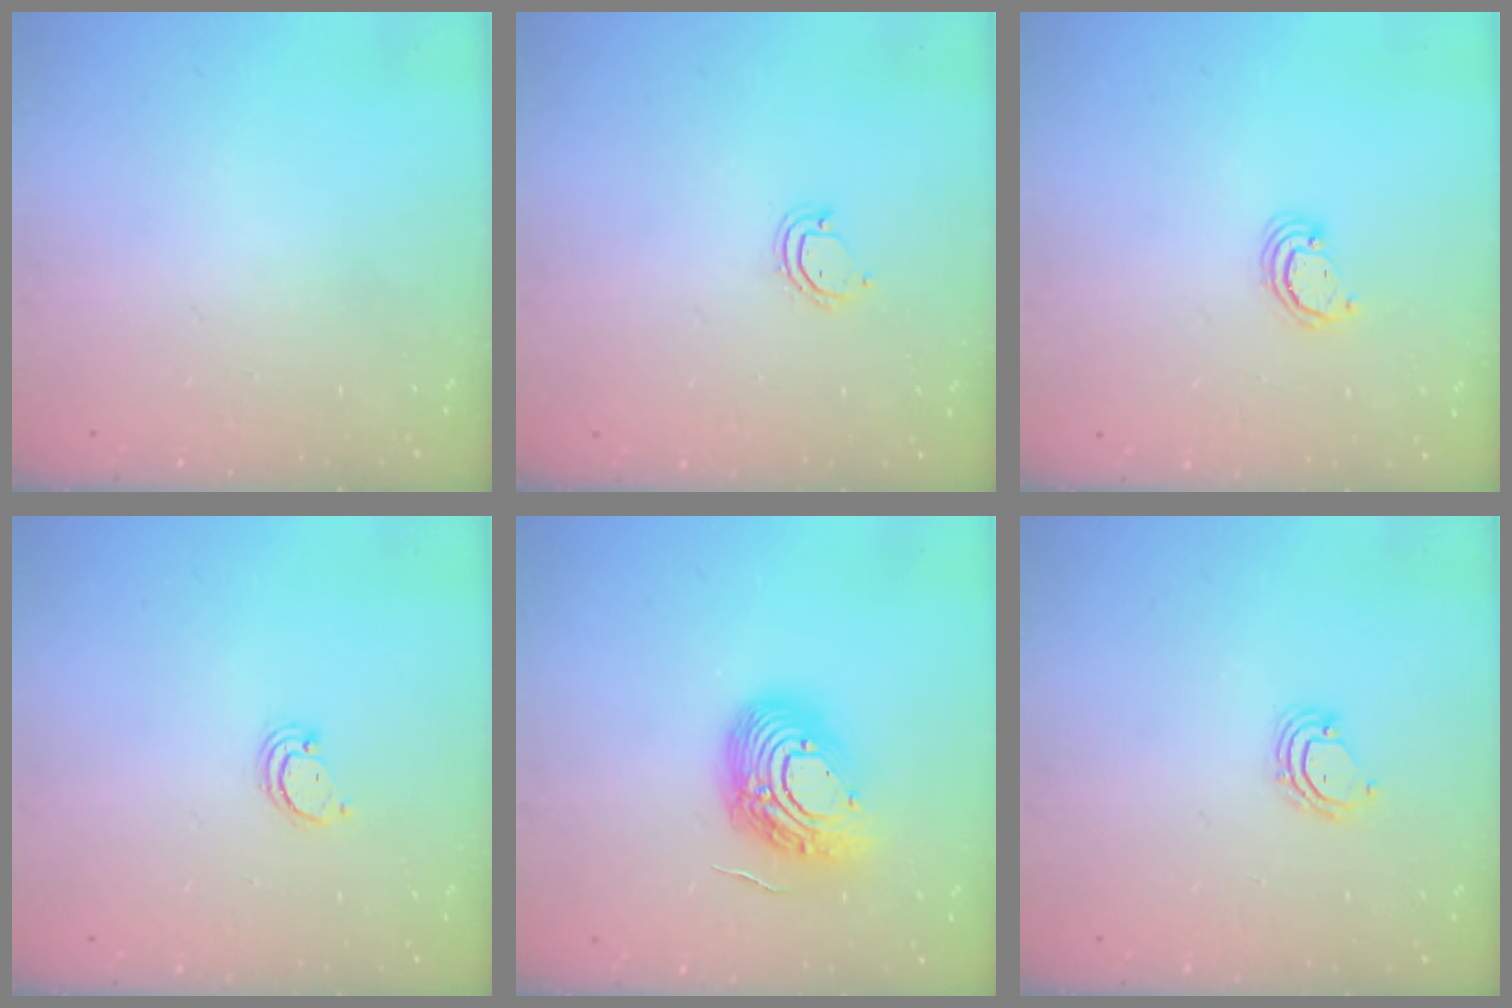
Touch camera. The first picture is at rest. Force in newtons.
{"total": 4.7, "press": 4.6, "slide": 0.4}
{"total": 2.6, "press": 2.5, "slide": 0.2}
{"total": 2.4, "press": 2.4, "slide": 0.2}
{"total": 14.5, "press": 14.5, "slide": 1.5}
{"total": 5.0, "press": 5.0, "slide": 0.4}